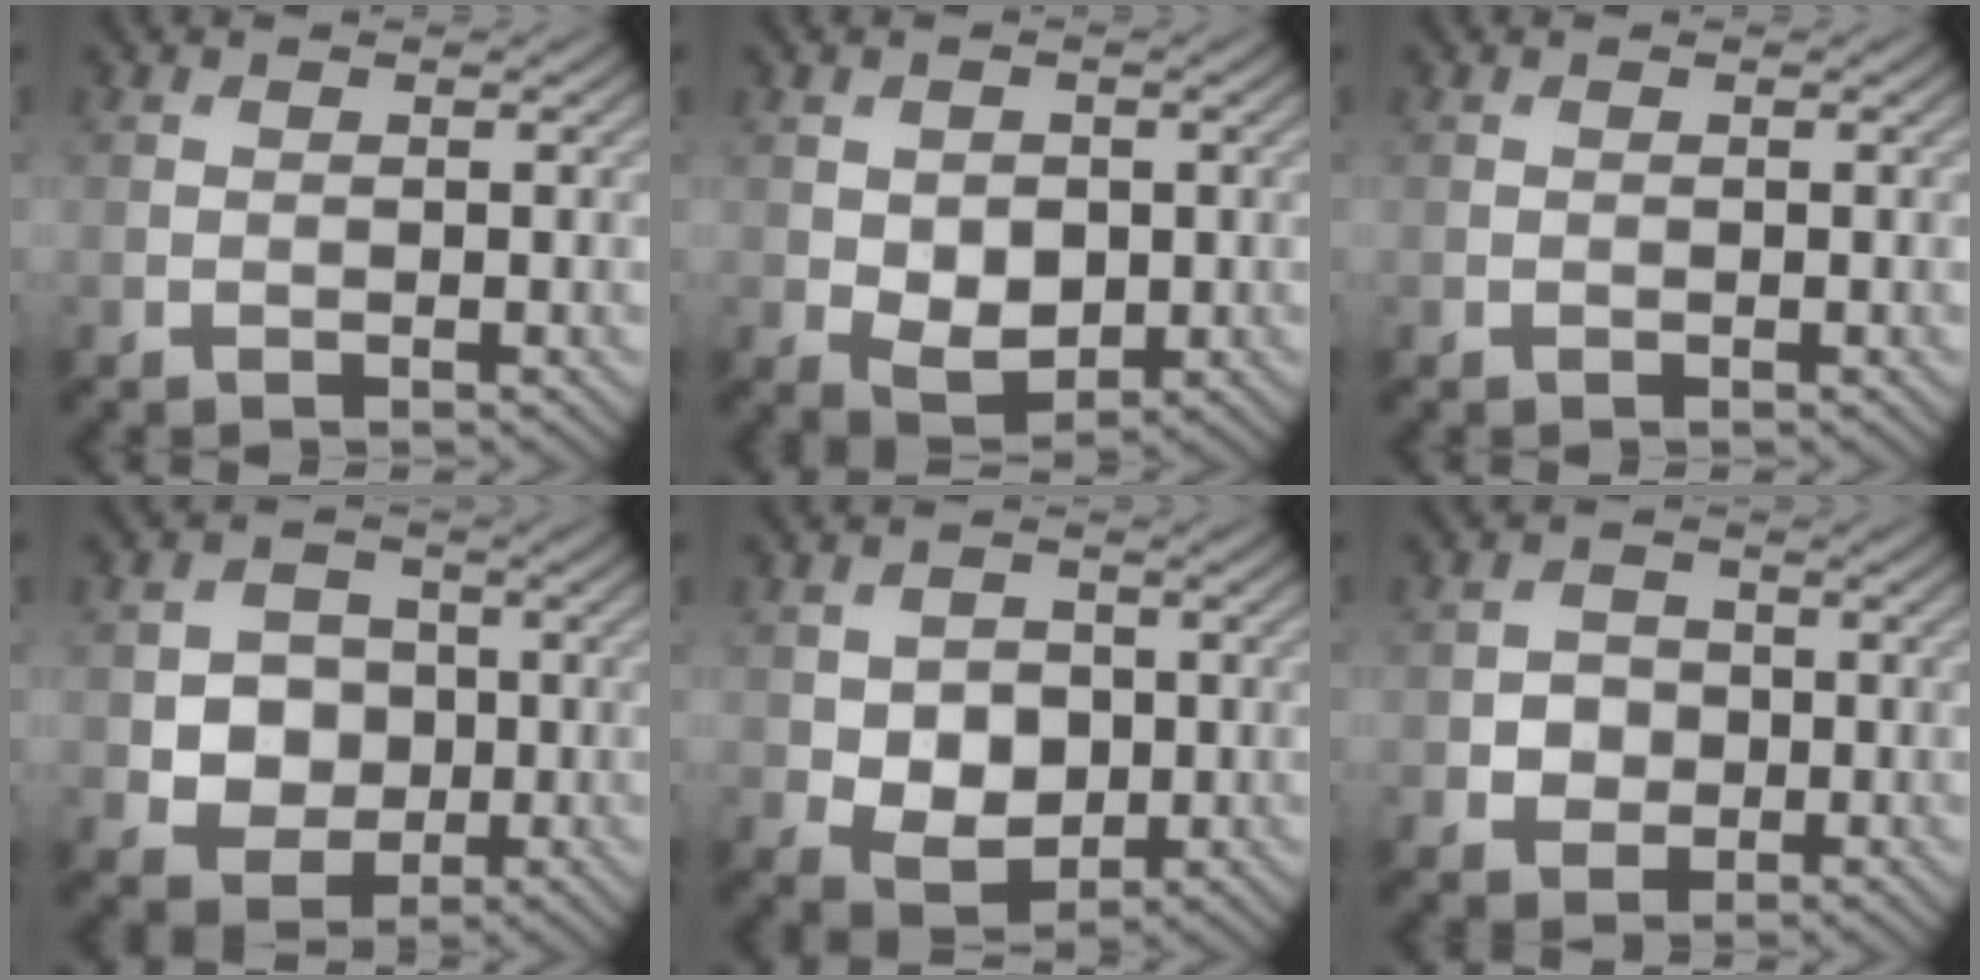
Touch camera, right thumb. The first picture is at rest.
{"total": 4.7, "force": [-0.3, 3.5, 3.1], "torque": [-0.068, -0.013, 0.000]}
{"total": 0.0}
{"total": 5.7, "force": [-0.6, 5.0, 2.6], "torque": [-0.055, -0.004, -0.026]}
{"total": 5.8, "force": [-0.6, 4.6, 3.5], "torque": [-0.076, -0.011, -0.010]}
{"total": 3.1, "force": [-0.6, 2.8, 1.2], "torque": [-0.021, -0.004, -0.019]}